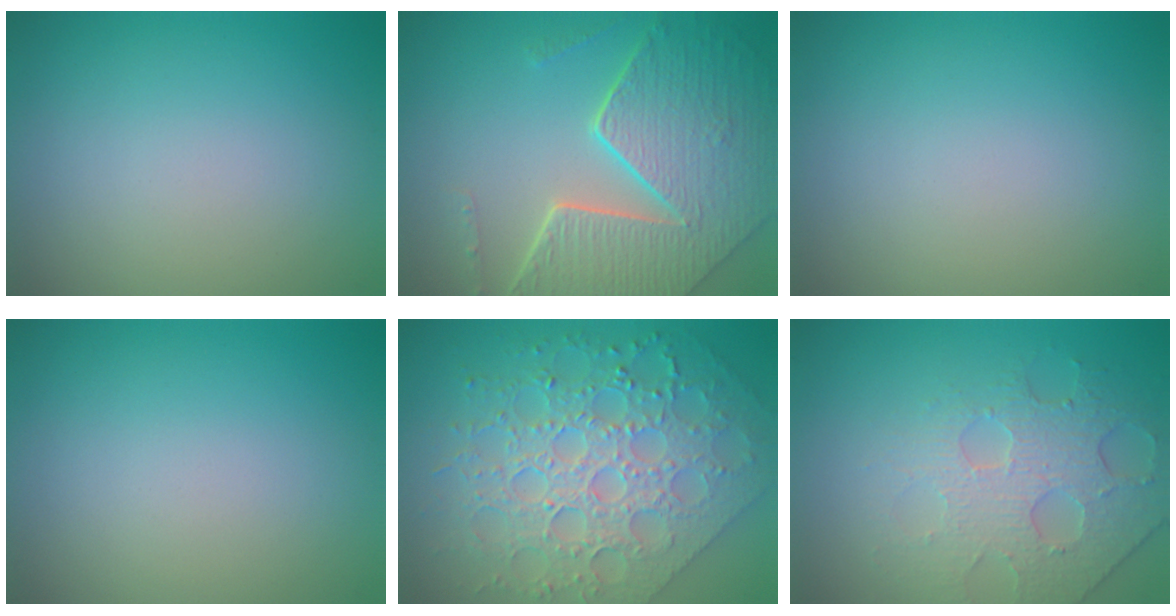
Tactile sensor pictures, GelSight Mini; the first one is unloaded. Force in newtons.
{"total": 8.1, "press": 5.9, "slide": 5.5}
{"total": 0.0}
{"total": 0.0}
{"total": 7.2, "press": 6.0, "slide": 3.9}
{"total": 4.1, "press": 3.9, "slide": 1.1}